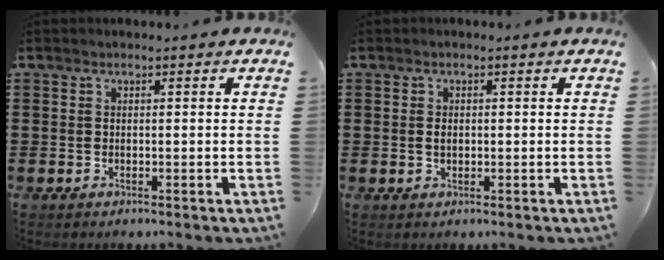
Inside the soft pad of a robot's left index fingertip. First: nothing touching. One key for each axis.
{"total": 1.2, "fx": 0.1, "fy": 0.7, "fz": 0.9, "tx": -0.021, "ty": 0.004, "tz": 0.000}